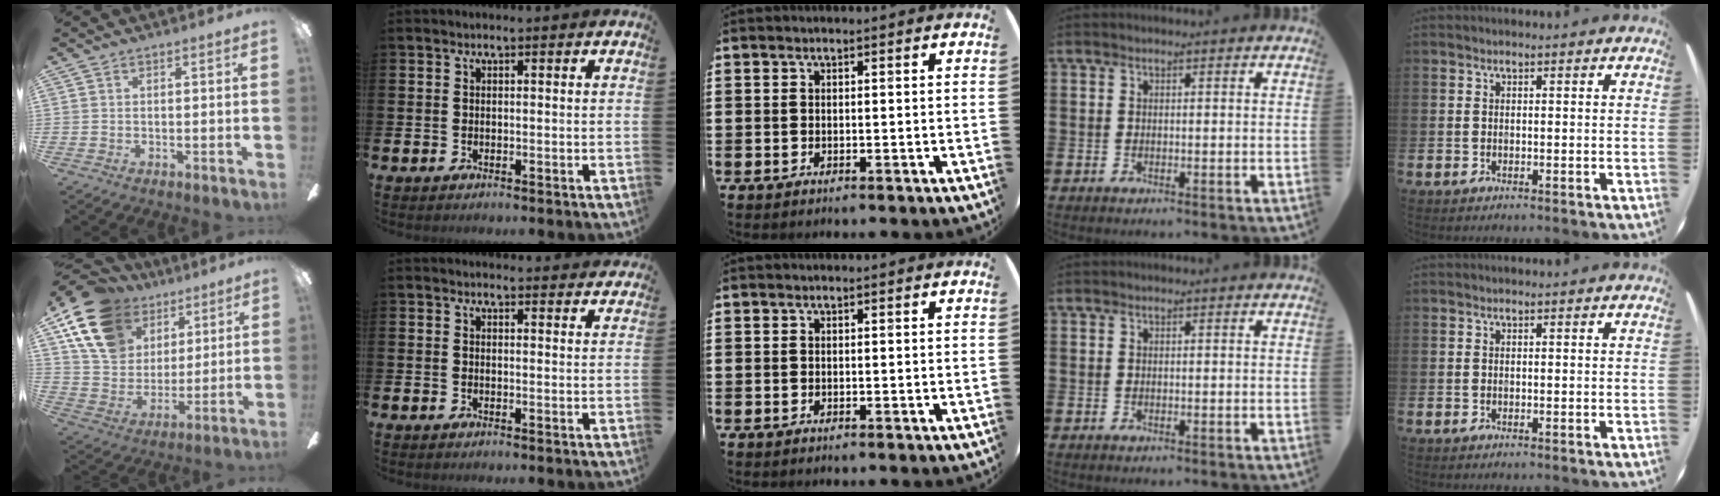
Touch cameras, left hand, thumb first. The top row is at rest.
{"thumb": {"total": 18.2, "force": [9.9, 12.9, 8.1], "torque": [-0.158, -0.033, 0.193]}, "index": {"total": 2.2, "force": [2.2, 0.3, -0.2], "torque": [0.010, -0.016, 0.038]}}